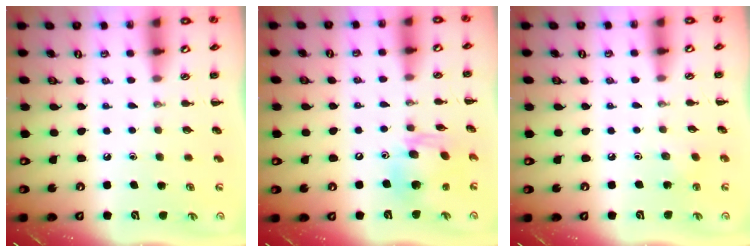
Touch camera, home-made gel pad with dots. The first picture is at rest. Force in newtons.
{"total": 13.4, "press": 12.8, "slide": 3.9}
{"total": 2.6, "press": 2.5, "slide": 0.8}